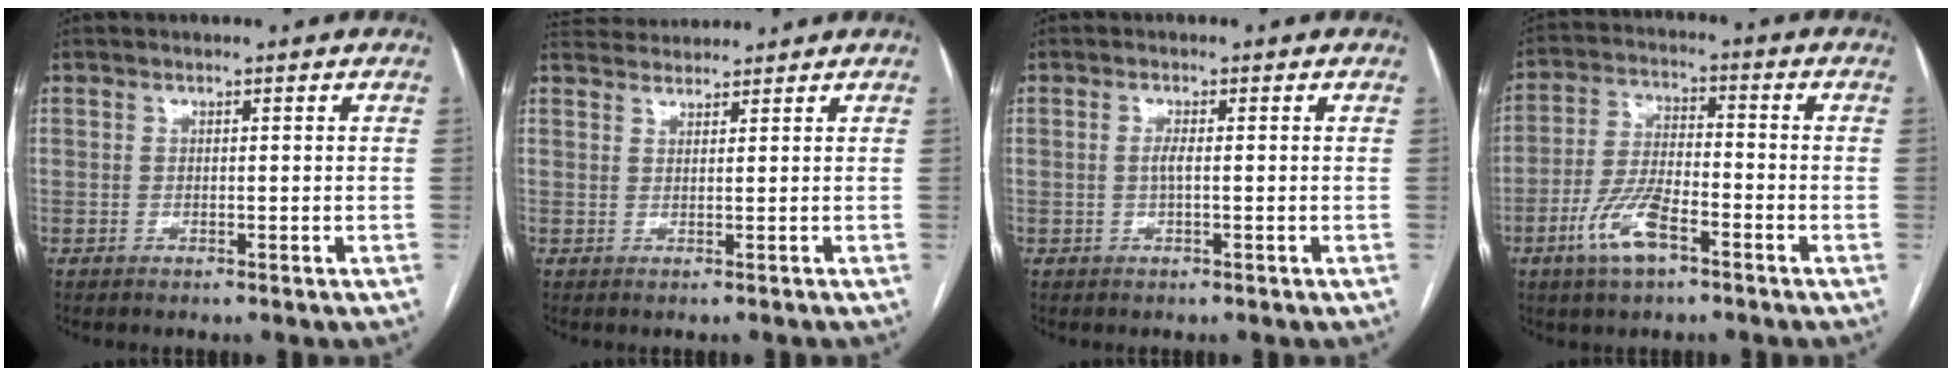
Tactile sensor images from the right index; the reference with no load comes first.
{"total": 3.4, "force": [3.3, 0.5, 0.4], "torque": [-0.017, 0.033, 0.055]}
{"total": 1.5, "force": [-0.1, 0.2, 1.4], "torque": [-0.030, 0.001, -0.003]}
{"total": 8.8, "force": [-4.7, 2.8, 6.9], "torque": [-0.150, -0.001, -0.090]}